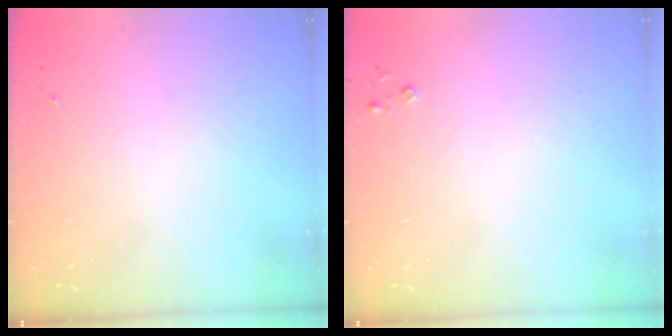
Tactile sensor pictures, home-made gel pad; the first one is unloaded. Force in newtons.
{"total": 2.6, "press": 2.6, "slide": 0.3}